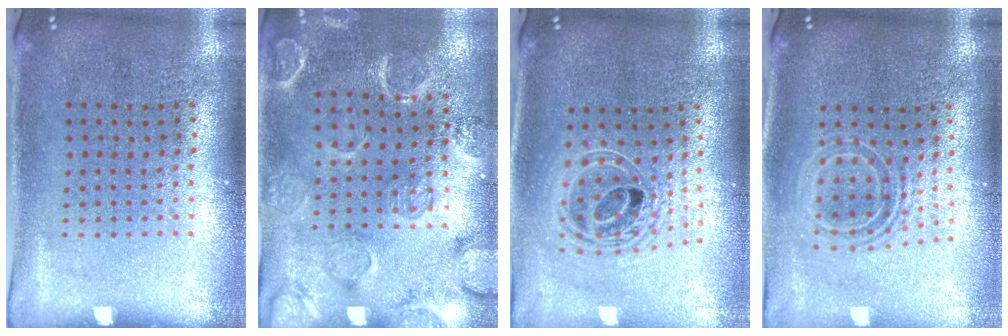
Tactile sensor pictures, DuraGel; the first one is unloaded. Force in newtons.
{"total": 2.4, "press": 2.2, "slide": 0.9}
{"total": 2.0, "press": 1.5, "slide": 1.3}
{"total": 1.7, "press": 1.3, "slide": 1.1}